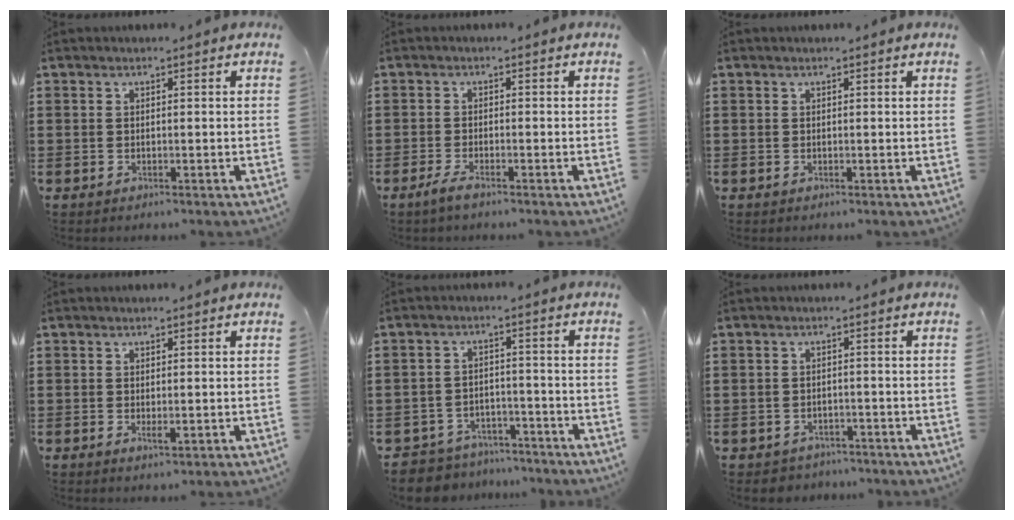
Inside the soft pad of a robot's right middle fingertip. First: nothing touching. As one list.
[{"total": 2.2, "force": [-1.4, 0.1, 1.7], "torque": [-0.043, -0.008, -0.030]}, {"total": 0.0}, {"total": 1.5, "force": [0.0, 0.5, 1.4], "torque": [-0.028, -0.002, 0.001]}, {"total": 4.6, "force": [-4.5, 1.0, -0.1], "torque": [-0.011, 0.005, -0.097]}, {"total": 1.7, "force": [-1.6, 0.6, -0.1], "torque": [-0.005, 0.001, -0.036]}]